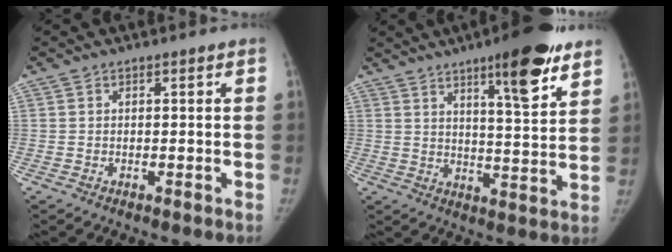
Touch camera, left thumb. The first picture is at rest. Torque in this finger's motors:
{"motor_torque": [1.78, -1.31, 1.31, -1.45, 0.16]}